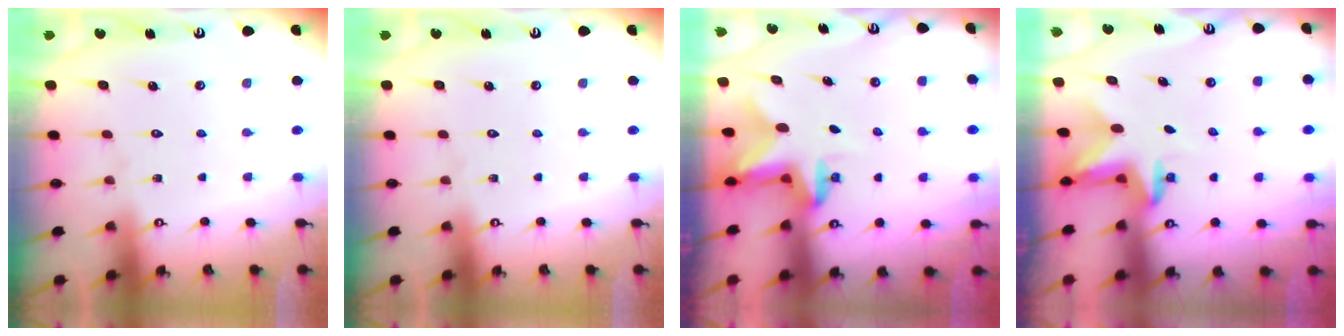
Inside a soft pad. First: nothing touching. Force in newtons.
{"total": 0.0}
{"total": 2.3, "press": 2.3, "slide": 0.4}
{"total": 2.9, "press": 2.8, "slide": 0.7}